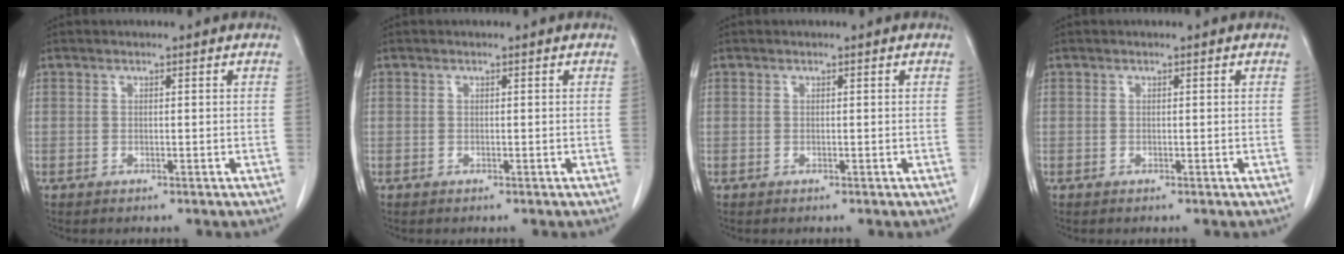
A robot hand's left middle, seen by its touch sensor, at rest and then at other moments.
{"total": 0.0}
{"total": 0.0}
{"total": 0.0}